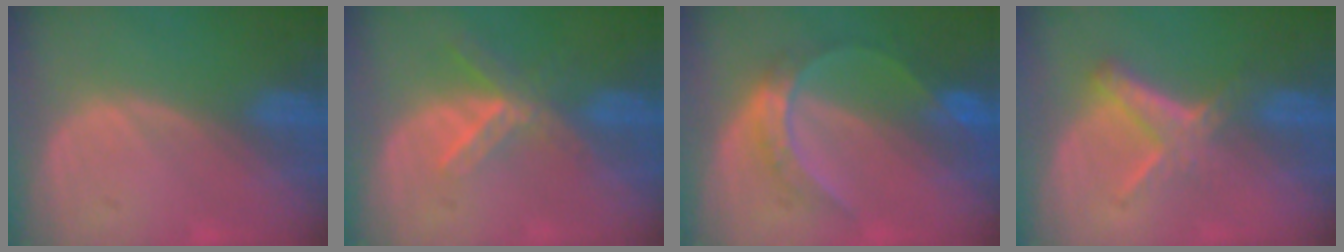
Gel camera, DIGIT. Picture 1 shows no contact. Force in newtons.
{"total": 5.8, "press": 5.0, "slide": 2.9}
{"total": 6.5, "press": 5.6, "slide": 3.4}
{"total": 5.9, "press": 5.1, "slide": 3.0}